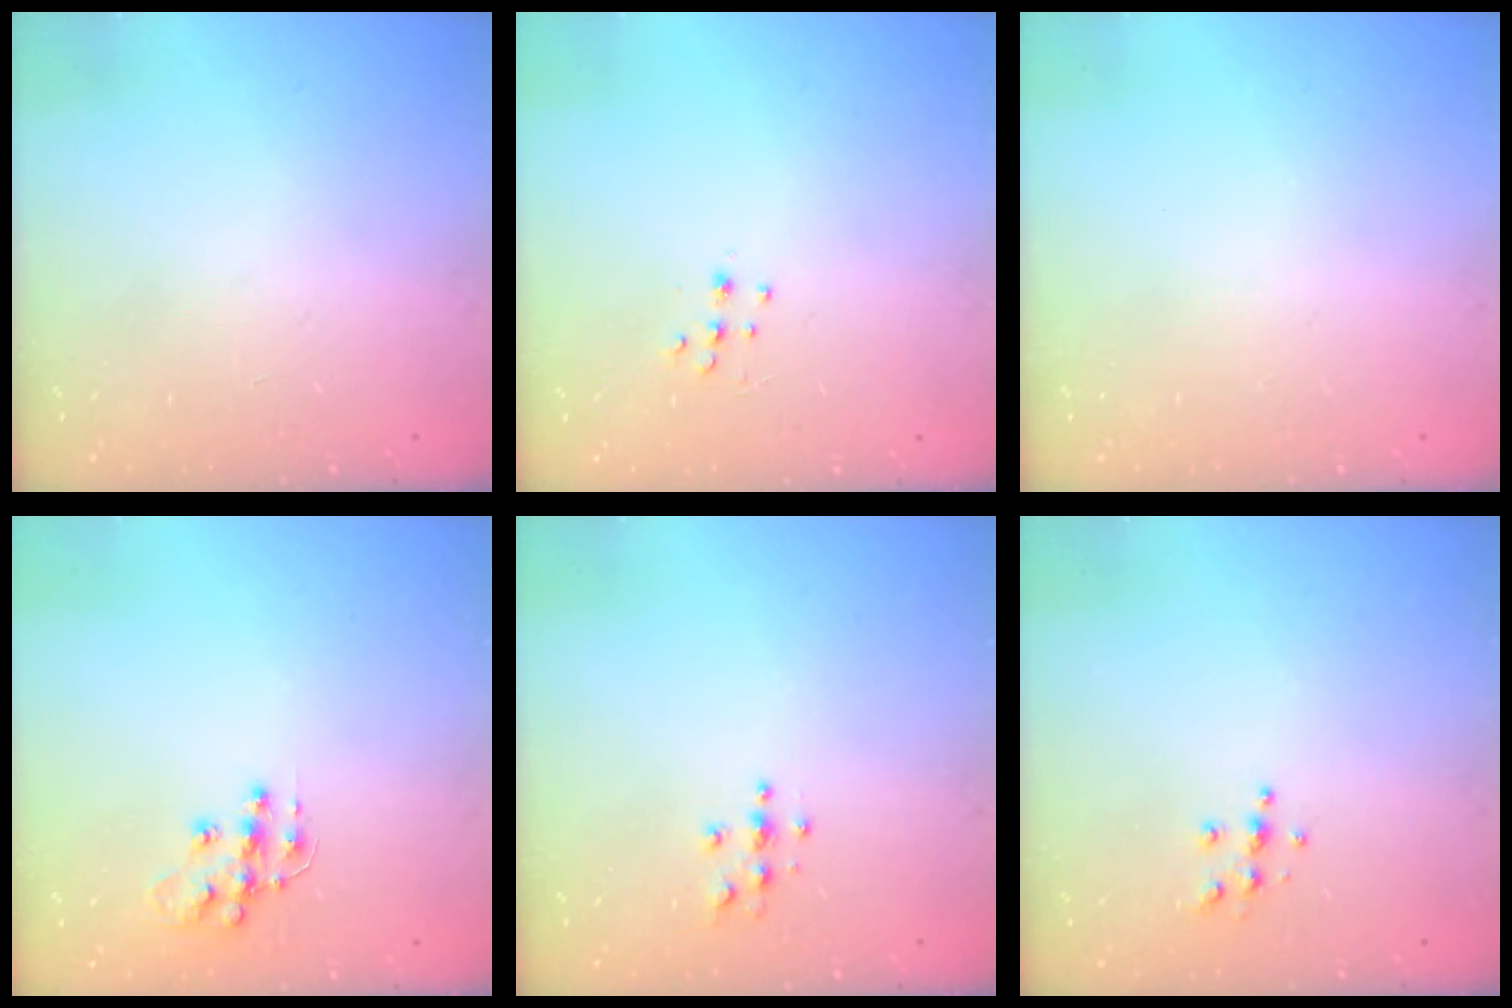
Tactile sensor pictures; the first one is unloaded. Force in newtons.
{"total": 5.3, "press": 5.2, "slide": 0.7}
{"total": 0.0}
{"total": 10.7, "press": 10.7, "slide": 0.7}
{"total": 3.8, "press": 3.8, "slide": 0.4}
{"total": 5.5, "press": 5.5, "slide": 0.5}